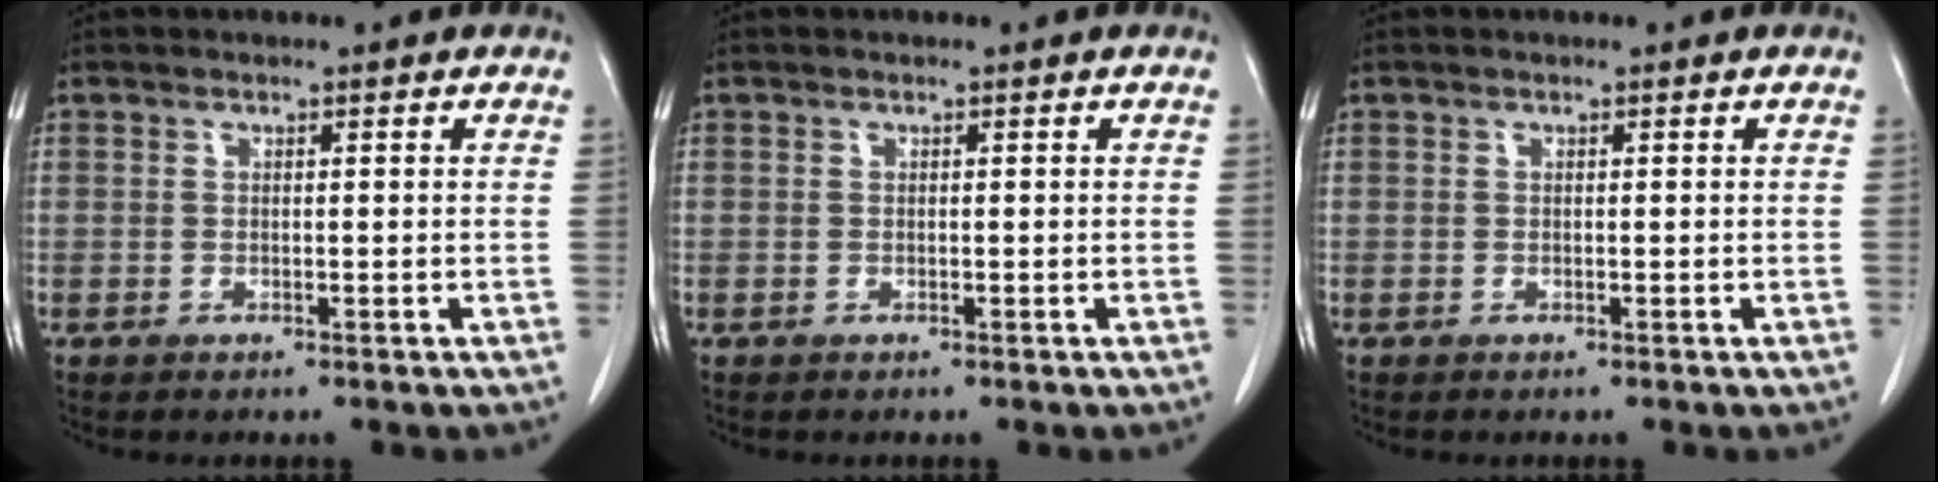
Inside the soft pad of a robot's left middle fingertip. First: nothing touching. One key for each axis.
{"total": 0.0}
{"total": 0.0}